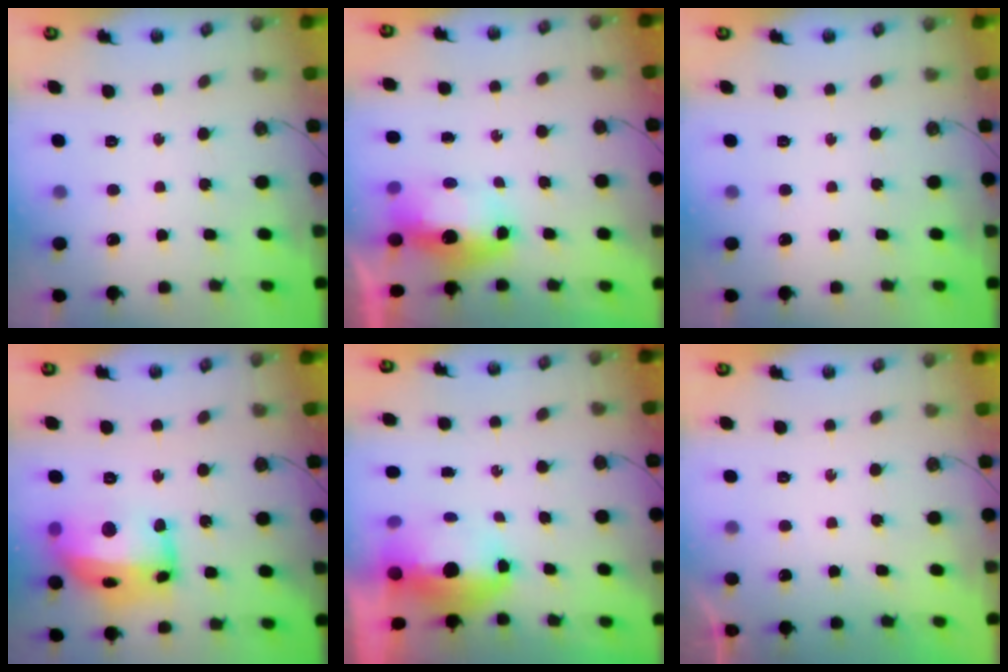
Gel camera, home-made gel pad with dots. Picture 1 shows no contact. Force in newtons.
{"total": 7.9, "press": 7.9, "slide": 0.8}
{"total": 0.0}
{"total": 19.2, "press": 19.1, "slide": 1.7}
{"total": 12.9, "press": 9.3, "slide": 9.0}
{"total": 0.0}